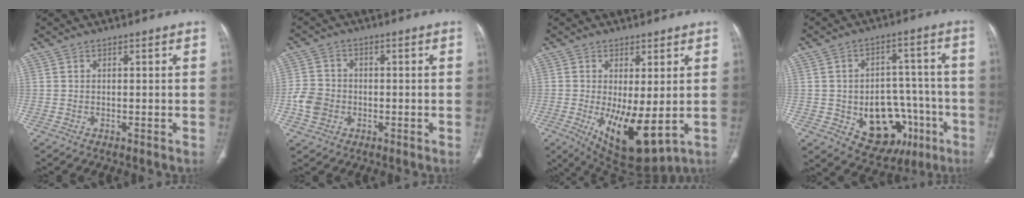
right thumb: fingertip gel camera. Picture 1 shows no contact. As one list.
[{"total": 5.8, "force": [-1.5, 4.9, 2.7], "torque": [-0.036, 0.014, -0.032]}, {"total": 12.1, "force": [-1.8, 4.8, 10.9], "torque": [-0.177, -0.027, -0.008]}, {"total": 16.8, "force": [-5.7, 11.7, 10.6], "torque": [-0.101, 0.042, -0.062]}]